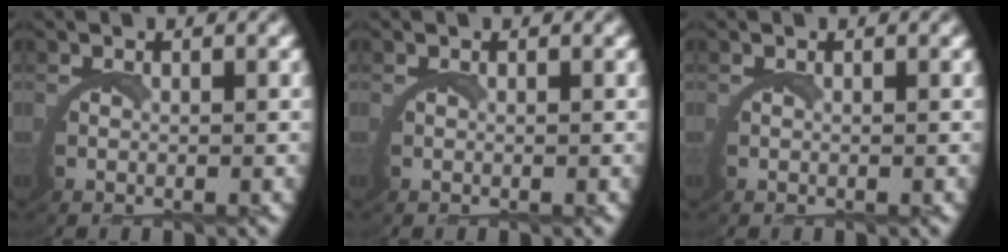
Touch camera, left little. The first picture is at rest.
{"total": 0.0}
{"total": 0.0}